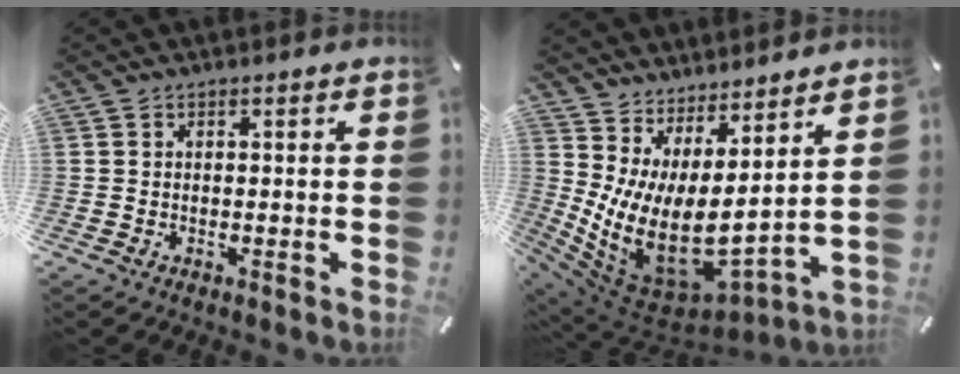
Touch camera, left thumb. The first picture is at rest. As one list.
[{"total": 12.8, "force": [0.0, 6.5, 11.0], "torque": [-0.240, -0.053, 0.008]}]